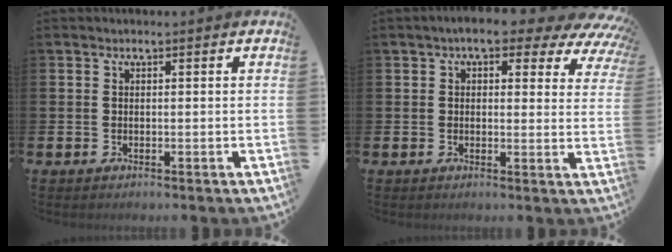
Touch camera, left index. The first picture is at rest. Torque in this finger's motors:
{"motor_torque": [1.61, -0.52, 1.05, 0.21]}